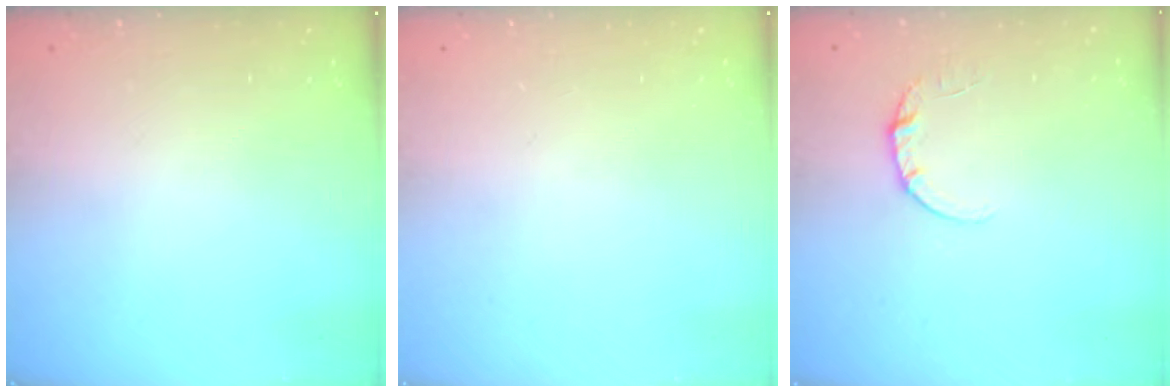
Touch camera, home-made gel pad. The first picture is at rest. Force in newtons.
{"total": 0.0}
{"total": 3.6, "press": 3.6, "slide": 0.3}